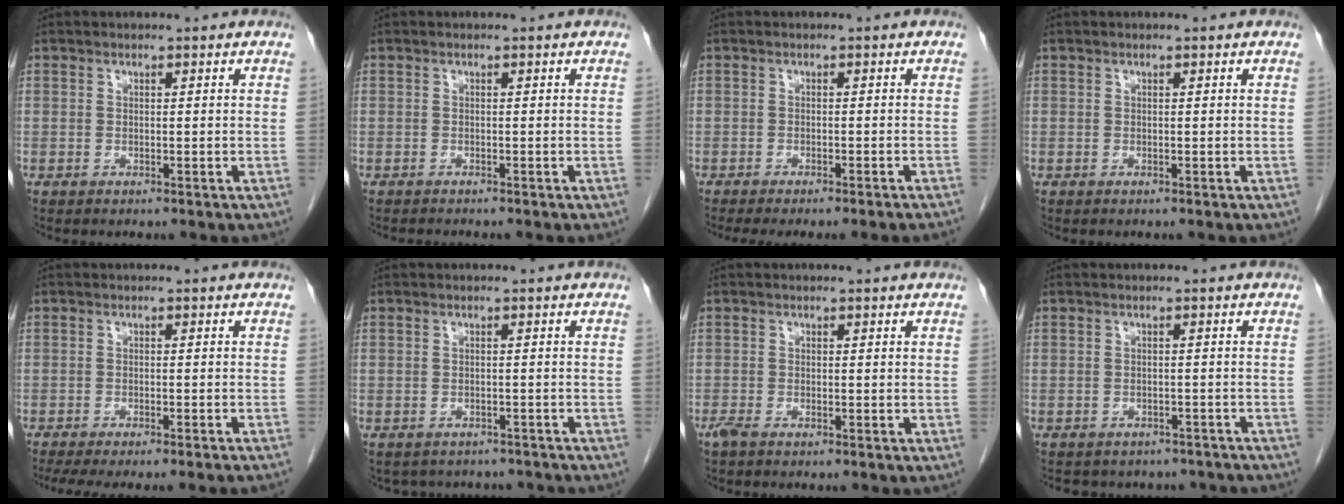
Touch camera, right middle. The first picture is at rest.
{"total": 1.0, "force": [-1.0, 0.0, 0.1], "torque": [-0.008, -0.004, -0.014]}
{"total": 7.3, "force": [-6.3, -0.6, 3.7], "torque": [-0.025, -0.008, -0.087]}
{"total": 0.0}
{"total": 11.0, "force": [-9.5, -0.4, 5.5], "torque": [-0.055, -0.020, -0.130]}
{"total": 6.5, "force": [-5.9, 2.7, 0.6], "torque": [-0.005, 0.013, -0.065]}
{"total": 1.3, "force": [-1.0, 0.2, 0.7], "torque": [-0.024, -0.004, -0.021]}
{"total": 9.4, "force": [-8.3, 4.1, 1.8], "torque": [-0.023, 0.010, -0.084]}